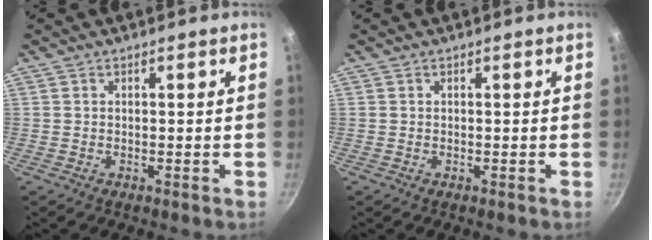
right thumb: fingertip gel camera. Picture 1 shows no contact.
{"total": 0.0}